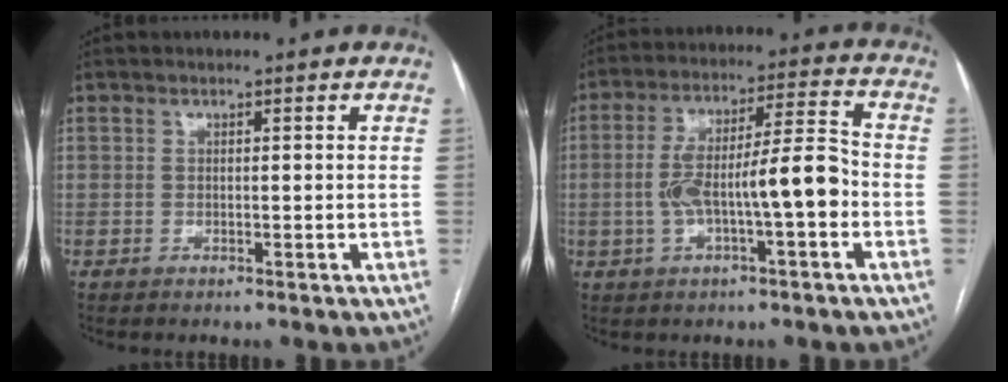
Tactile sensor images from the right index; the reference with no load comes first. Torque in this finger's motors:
{"motor_torque": [0.53, -0.15, 0.32, 0.14]}